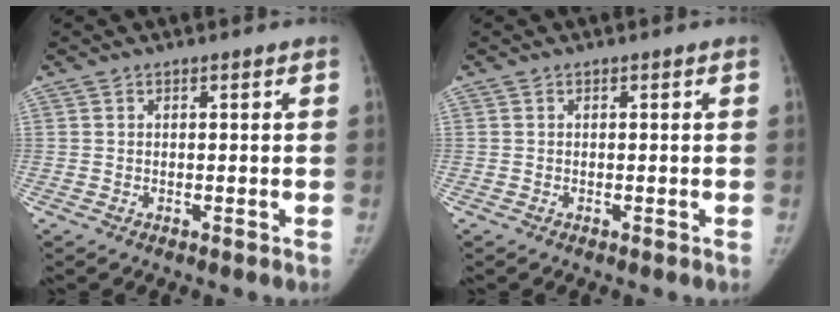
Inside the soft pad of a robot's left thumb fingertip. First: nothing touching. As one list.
[{"total": 0.0}]